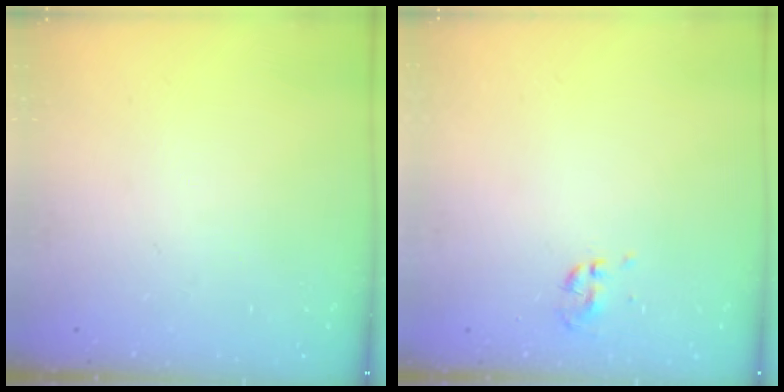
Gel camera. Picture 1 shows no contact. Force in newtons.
{"total": 0.0}